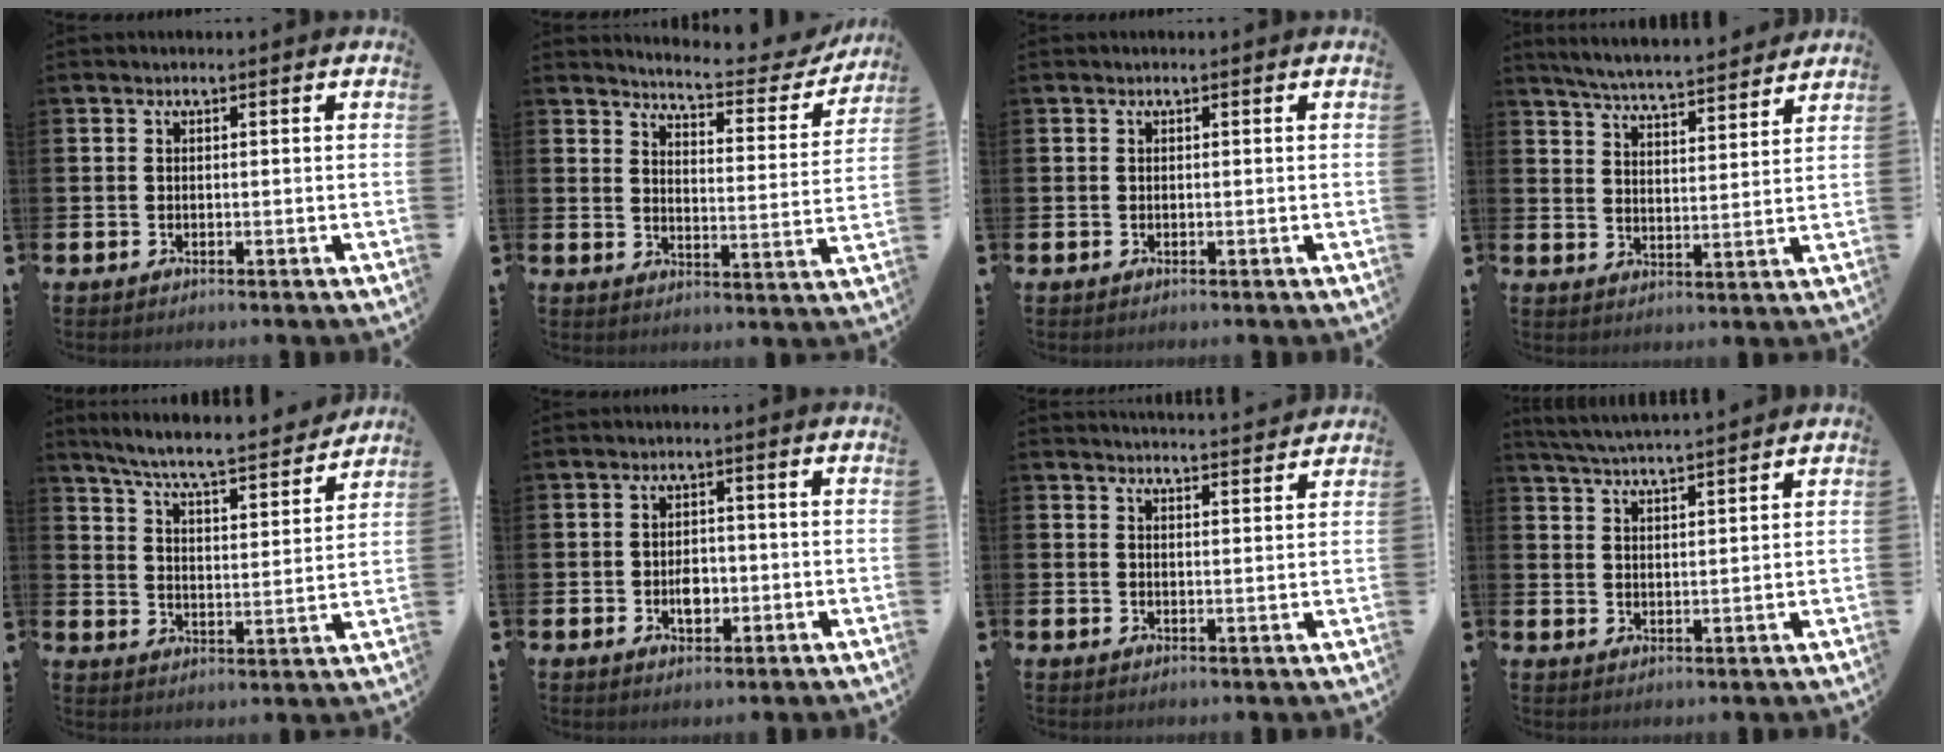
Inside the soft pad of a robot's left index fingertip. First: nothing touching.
{"total": 5.5, "force": [5.3, 0.5, 1.2], "torque": [-0.035, -0.044, 0.085]}
{"total": 0.0}
{"total": 5.9, "force": [5.8, 0.1, 1.0], "torque": [-0.043, -0.042, 0.102]}
{"total": 7.3, "force": [6.8, 0.3, 2.6], "torque": [-0.080, -0.048, 0.115]}
{"total": 3.2, "force": [-0.6, 2.2, 2.2], "torque": [-0.029, -0.001, -0.015]}
{"total": 3.6, "force": [3.5, -0.3, 0.0], "torque": [0.001, -0.027, 0.061]}
{"total": 4.5, "force": [4.4, -0.2, 0.6], "torque": [-0.032, -0.021, 0.081]}